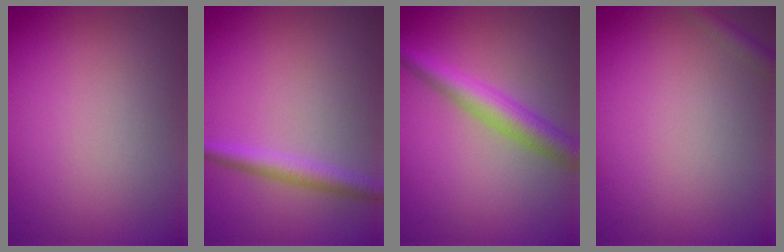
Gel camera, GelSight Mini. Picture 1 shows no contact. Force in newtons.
{"total": 2.5, "press": 2.5, "slide": 0.0}
{"total": 4.4, "press": 4.4, "slide": 0.1}
{"total": 1.4, "press": 1.3, "slide": 0.1}